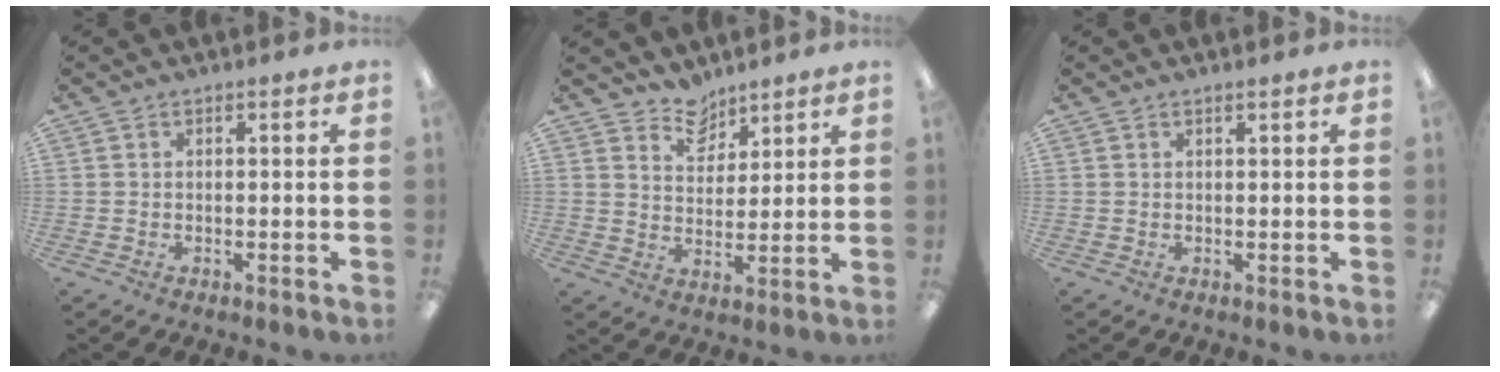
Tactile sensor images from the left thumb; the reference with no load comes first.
{"total": 6.6, "force": [5.8, 3.2, 0.6], "torque": [-0.009, -0.039, 0.108]}
{"total": 0.7, "force": [0.6, 0.0, 0.4], "torque": [-0.008, 0.000, 0.010]}